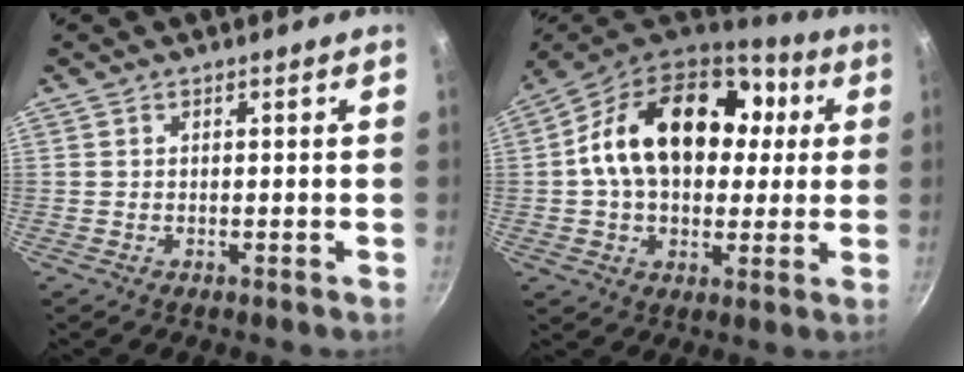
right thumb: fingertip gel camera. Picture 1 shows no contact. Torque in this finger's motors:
{"motor_torque": [0.95, 4.06, 2.40, -0.10, 0.22]}